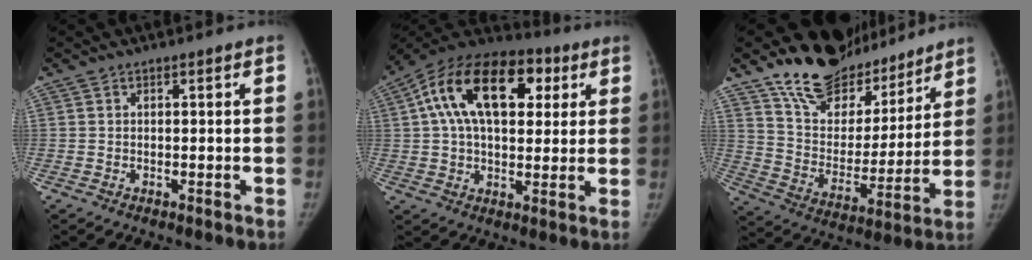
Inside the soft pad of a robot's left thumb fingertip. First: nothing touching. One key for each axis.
{"total": 21.7, "fx": 6.7, "fy": 12.7, "fz": 16.2, "tx": -0.257, "ty": 0.020, "tz": 0.098}
{"total": 19.3, "fx": 16.3, "fy": 8.8, "fz": 5.4, "tx": -0.030, "ty": -0.106, "tz": 0.280}